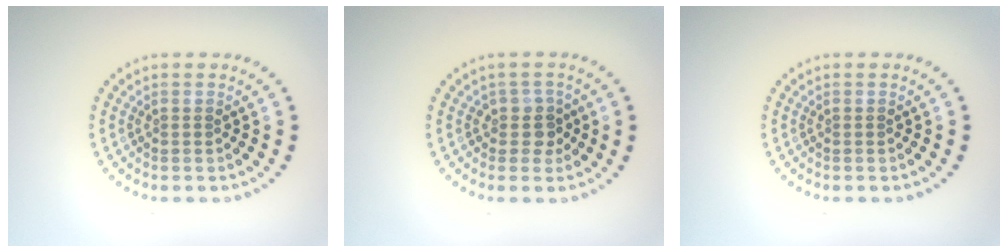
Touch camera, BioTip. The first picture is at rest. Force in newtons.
{"total": 2.1, "press": 1.8, "slide": 1.1}
{"total": 0.0}